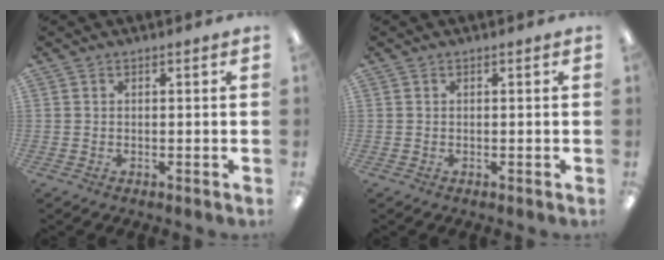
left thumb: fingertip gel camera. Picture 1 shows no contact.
{"total": 0.0}